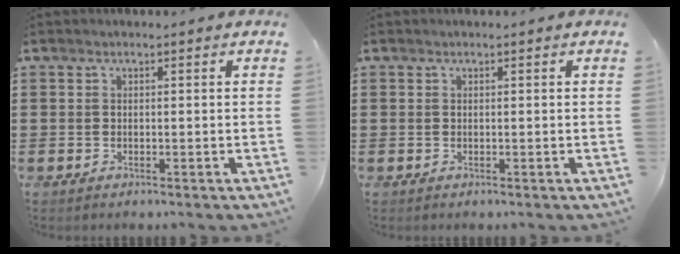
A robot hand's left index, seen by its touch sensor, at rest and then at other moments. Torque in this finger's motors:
{"motor_torque": [0.00, 0.00, 0.00, 0.00]}